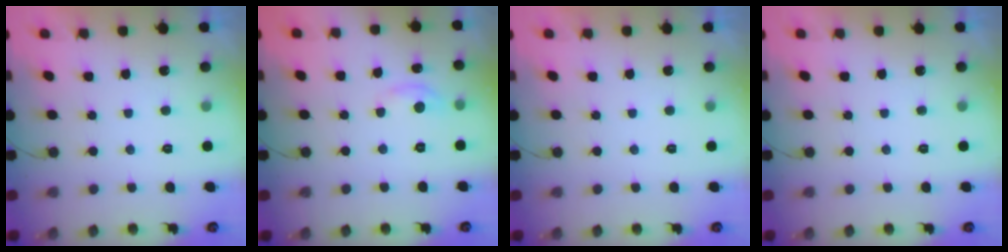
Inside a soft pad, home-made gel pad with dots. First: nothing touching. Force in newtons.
{"total": 4.1, "press": 4.1, "slide": 0.5}
{"total": 0.0}
{"total": 0.0}